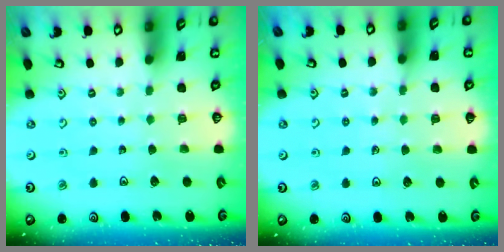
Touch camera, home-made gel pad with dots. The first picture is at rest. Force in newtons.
{"total": 4.1, "press": 3.7, "slide": 1.8}